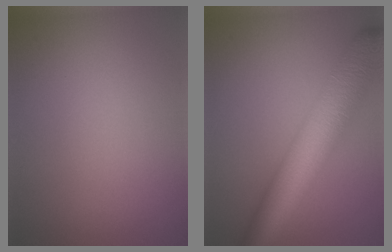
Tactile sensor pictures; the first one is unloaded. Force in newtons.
{"total": 10.4, "press": 10.4, "slide": 0.3}